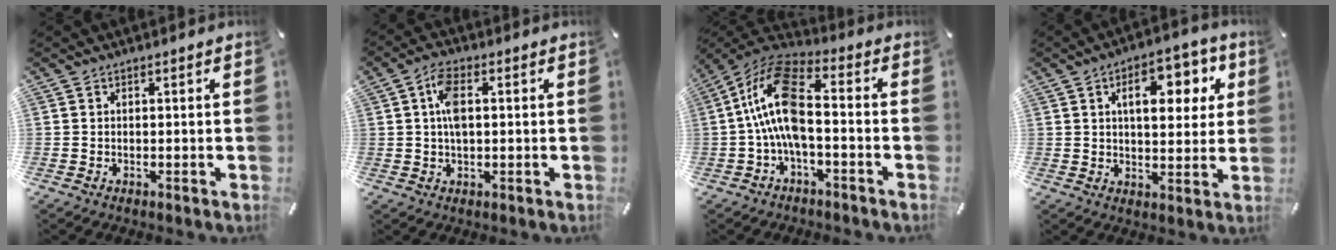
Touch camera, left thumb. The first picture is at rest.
{"total": 6.1, "force": [0.8, 3.0, 5.3], "torque": [-0.105, 0.006, 0.010]}
{"total": 13.4, "force": [-1.2, 5.9, 11.9], "torque": [-0.257, -0.007, -0.026]}
{"total": 12.2, "force": [4.9, 6.4, 9.2], "torque": [-0.119, -0.011, 0.075]}